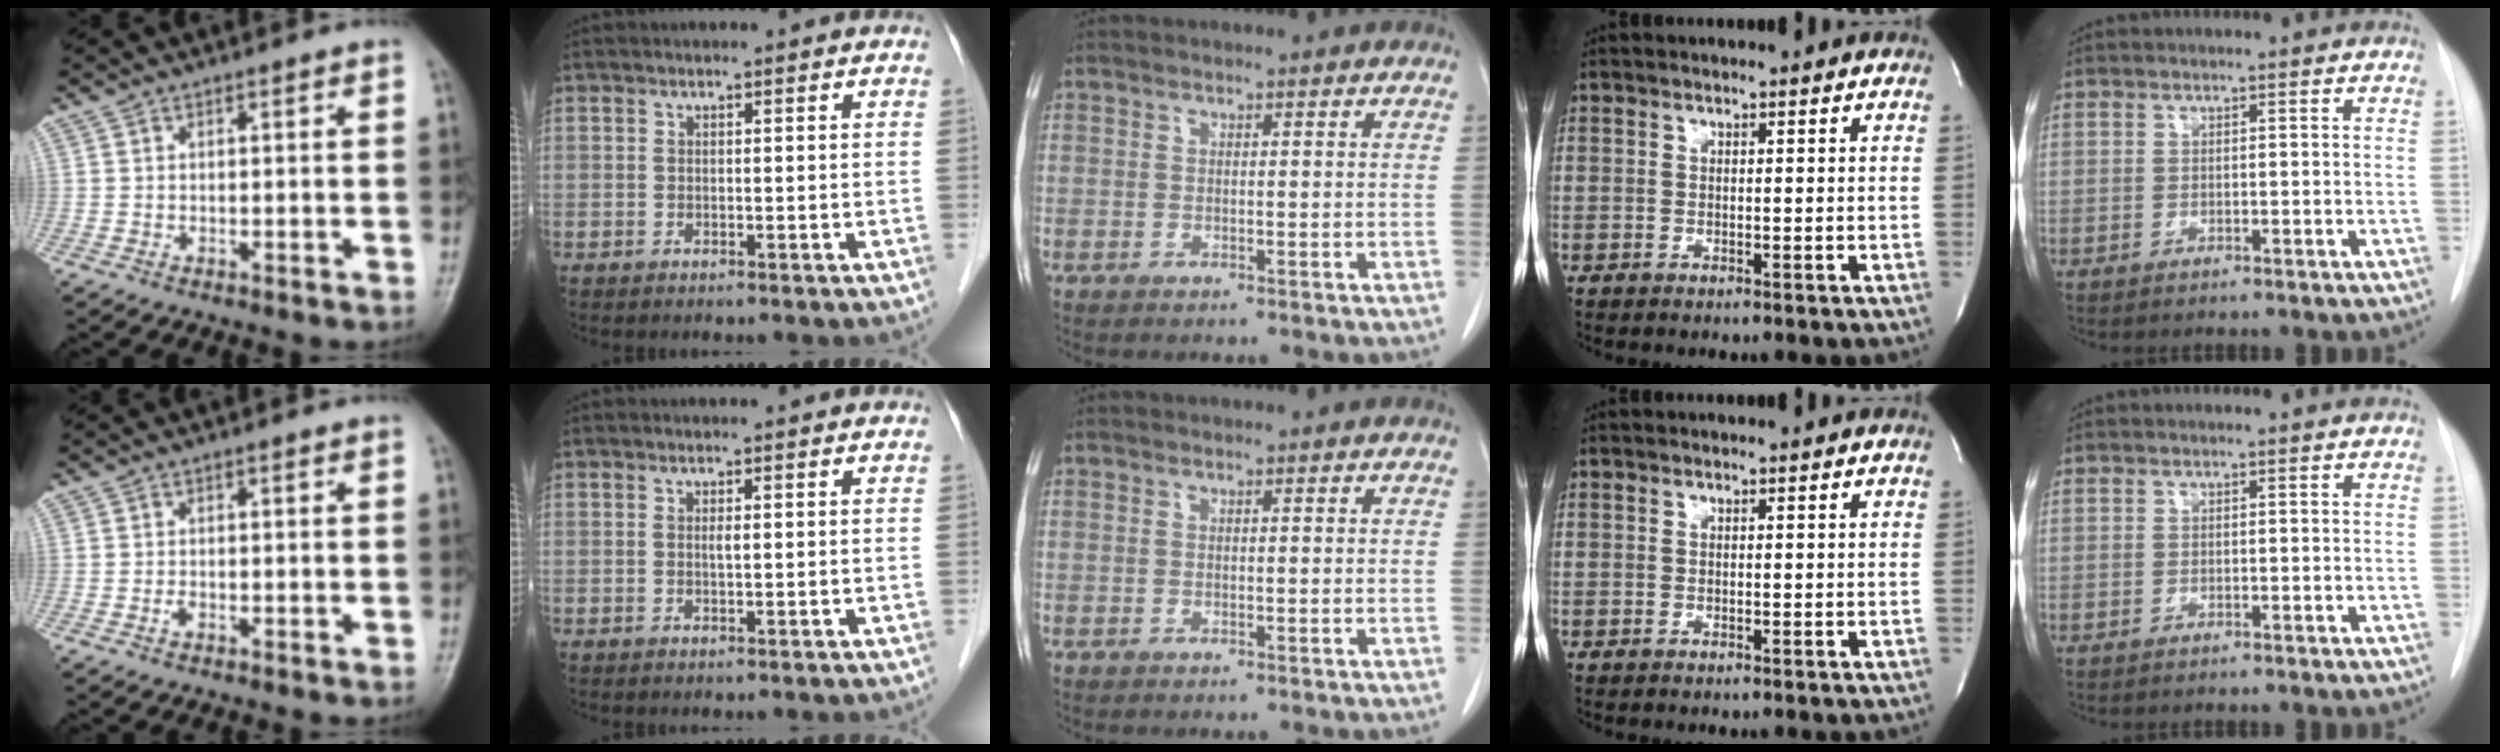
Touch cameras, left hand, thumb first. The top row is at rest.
{"thumb": {"total": 0.9, "force": [-0.3, 0.5, 0.6], "torque": [-0.013, 0.001, -0.007]}, "index": {"total": 0.7, "force": [0.2, 0.1, 0.7], "torque": [-0.015, -0.001, 0.003]}}